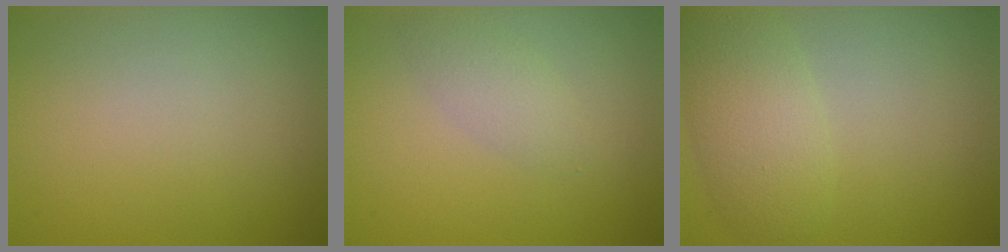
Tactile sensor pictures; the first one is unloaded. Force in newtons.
{"total": 1.8, "press": 1.8, "slide": 0.1}
{"total": 4.4, "press": 4.4, "slide": 0.1}